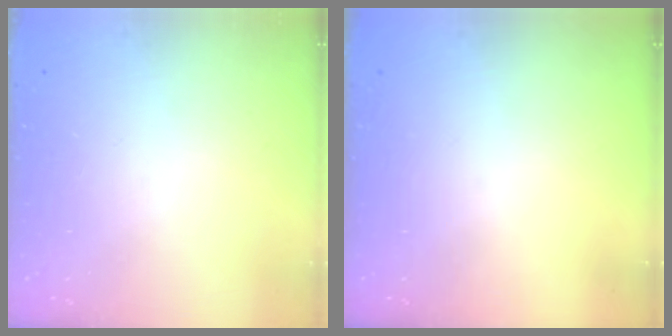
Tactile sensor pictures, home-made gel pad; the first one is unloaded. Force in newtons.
{"total": 0.0}